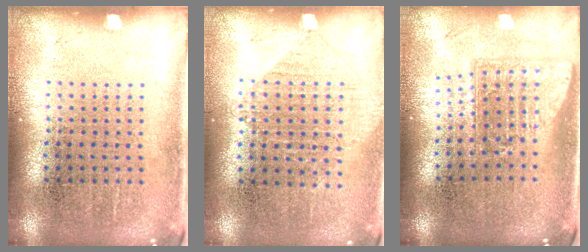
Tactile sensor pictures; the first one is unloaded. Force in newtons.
{"total": 0.5, "press": 0.5, "slide": 0.2}
{"total": 1.6, "press": 1.2, "slide": 1.0}